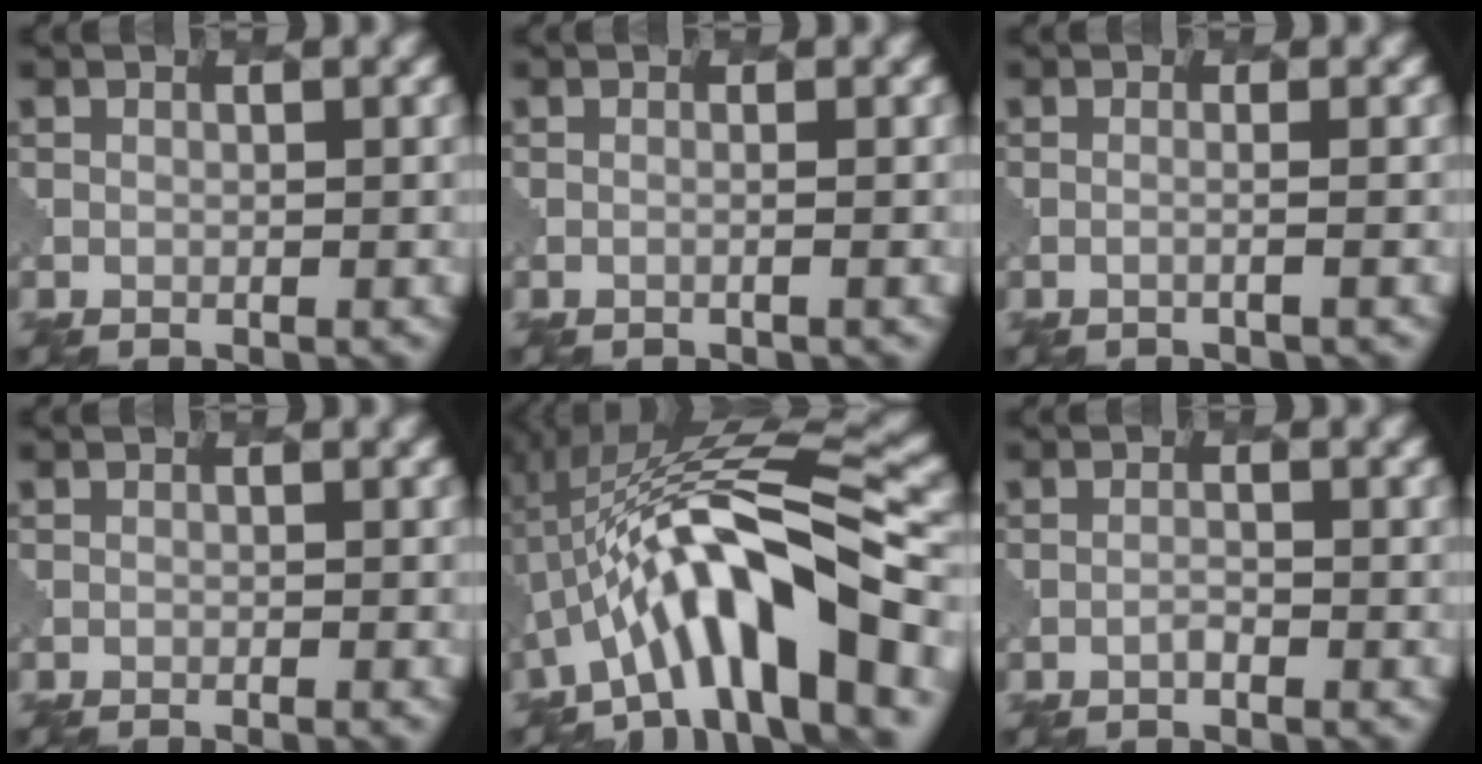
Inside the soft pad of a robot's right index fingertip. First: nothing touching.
{"total": 0.7, "force": [0.0, 0.2, 0.6], "torque": [-0.005, -0.002, -0.013]}
{"total": 0.9, "force": [-0.1, 0.3, 0.9], "torque": [-0.005, -0.001, -0.017]}
{"total": 0.7, "force": [-0.6, 0.2, 0.4], "torque": [0.006, 0.000, -0.013]}
{"total": 10.9, "force": [-3.1, 2.9, 10.1], "torque": [-0.157, 0.027, -0.050]}
{"total": 0.0}